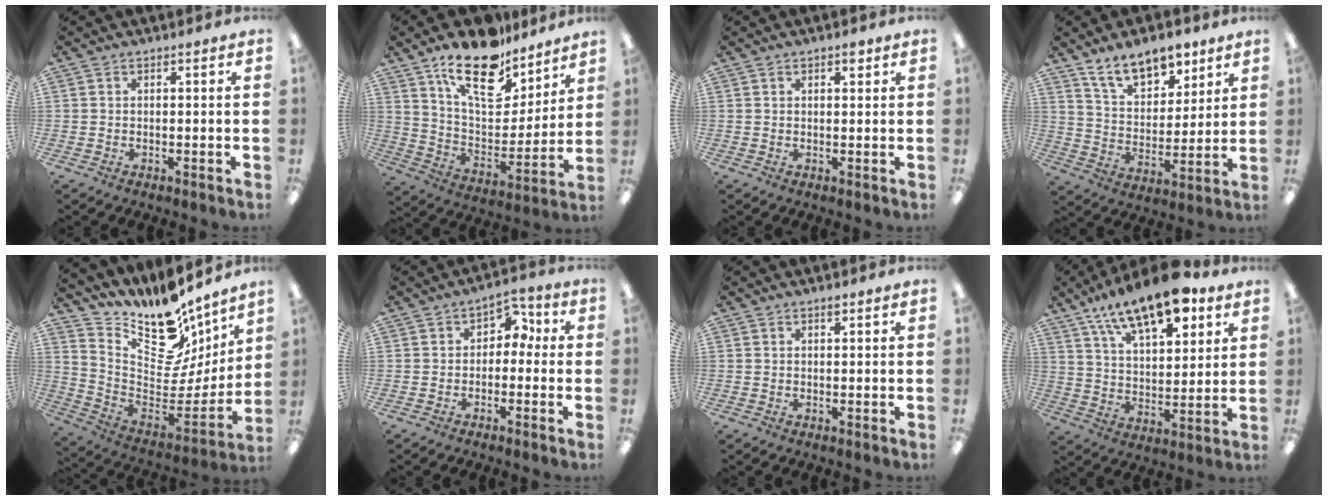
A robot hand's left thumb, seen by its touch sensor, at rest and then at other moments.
{"total": 19.3, "force": [14.3, 8.5, 9.9], "torque": [-0.162, -0.090, 0.248]}
{"total": 2.0, "force": [1.2, 1.0, 1.3], "torque": [-0.011, -0.004, 0.017]}
{"total": 13.0, "force": [9.8, 6.1, 6.0], "torque": [-0.087, -0.052, 0.178]}
{"total": 15.5, "force": [11.7, 7.5, 6.8], "torque": [-0.095, -0.120, 0.198]}
{"total": 4.1, "force": [0.0, 3.3, 2.4], "torque": [-0.034, 0.007, -0.005]}
{"total": 0.6, "force": [0.5, 0.1, 0.3], "torque": [-0.007, 0.001, 0.009]}
{"total": 17.9, "force": [12.4, 7.1, 10.7], "torque": [-0.175, -0.065, 0.212]}